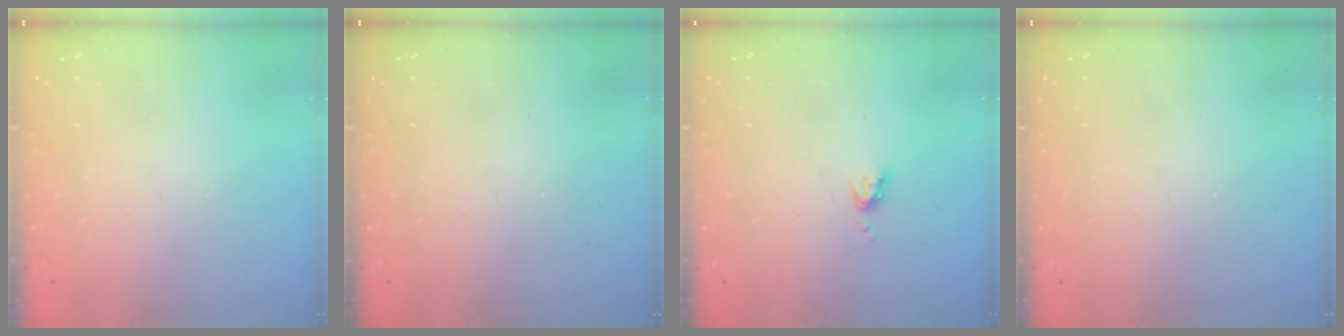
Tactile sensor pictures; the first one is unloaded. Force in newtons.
{"total": 0.0}
{"total": 3.8, "press": 3.8, "slide": 0.5}
{"total": 0.0}